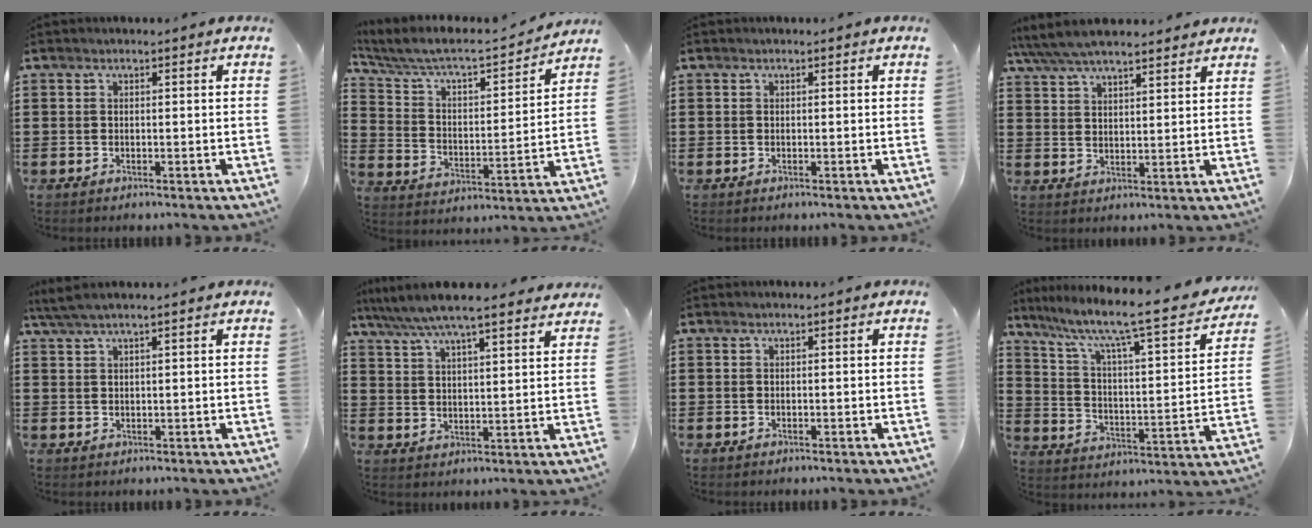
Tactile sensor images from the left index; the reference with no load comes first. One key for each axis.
{"total": 5.3, "fx": 4.7, "fy": 1.1, "fz": 2.3, "tx": -0.068, "ty": -0.036, "tz": 0.070}
{"total": 0.0}
{"total": 5.6, "fx": 5.1, "fy": 1.1, "fz": 2.2, "tx": -0.059, "ty": -0.012, "tz": 0.091}
{"total": 2.4, "fx": 1.8, "fy": 0.1, "fz": 1.6, "tx": -0.033, "ty": 0.002, "tz": 0.033}
{"total": 6.7, "fx": 6.0, "fy": 0.4, "fz": 3.0, "tx": -0.081, "ty": -0.023, "tz": 0.104}
{"total": 0.0}
{"total": 8.7, "fx": 6.8, "fy": 0.6, "fz": 5.4, "tx": -0.123, "ty": -0.058, "tz": 0.103}